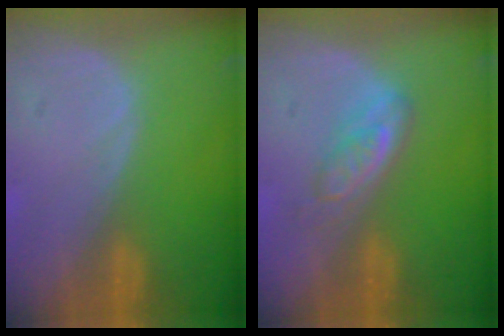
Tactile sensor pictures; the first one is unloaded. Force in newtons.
{"total": 4.6, "press": 4.4, "slide": 1.3}